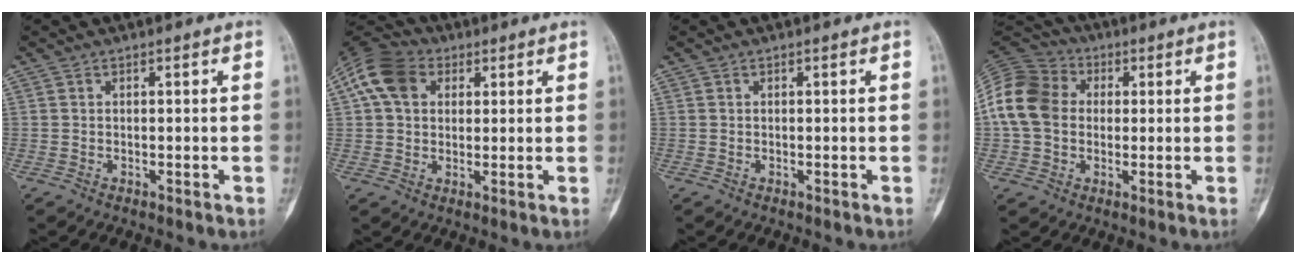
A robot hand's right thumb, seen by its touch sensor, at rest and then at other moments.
{"total": 10.3, "force": [3.7, 7.1, 6.4], "torque": [-0.124, 0.016, 0.059]}
{"total": 0.0}
{"total": 13.7, "force": [0.8, 11.0, 8.1], "torque": [-0.154, 0.031, 0.008]}